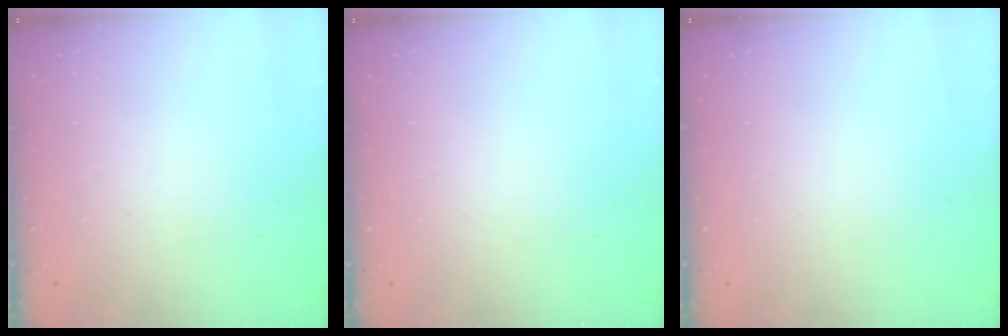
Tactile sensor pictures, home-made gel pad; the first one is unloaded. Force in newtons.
{"total": 0.0}
{"total": 0.0}